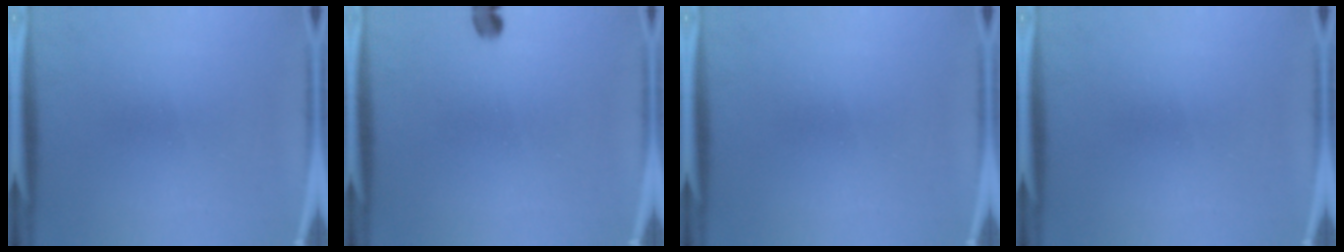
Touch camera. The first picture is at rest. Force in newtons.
{"total": 2.0}
{"total": 0.0}
{"total": 0.0}